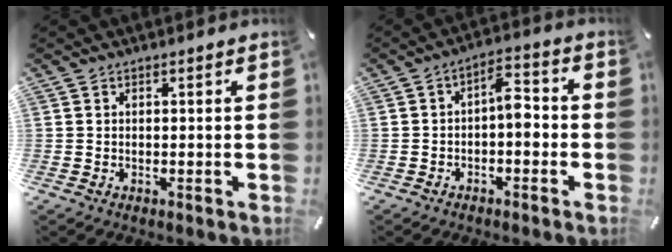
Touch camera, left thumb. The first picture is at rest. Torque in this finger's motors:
{"motor_torque": [0.61, 1.44, 0.19, -0.18, 0.02]}